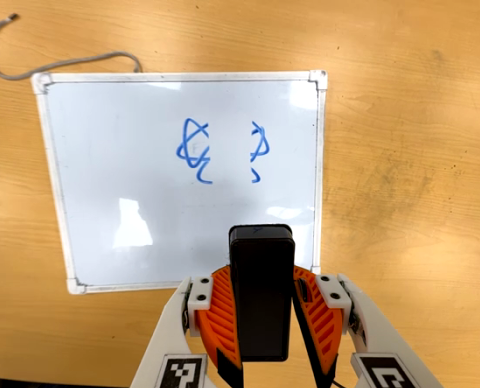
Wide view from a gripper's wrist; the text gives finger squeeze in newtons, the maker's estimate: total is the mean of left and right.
{"total": 9.0, "left": 8.0, "right": 10.0}